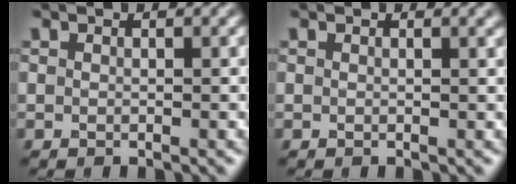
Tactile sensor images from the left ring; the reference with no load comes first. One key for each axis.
{"total": 0.7, "fx": 0.5, "fy": 0.2, "fz": 0.5, "tx": -0.001, "ty": 0.004, "tz": 0.006}